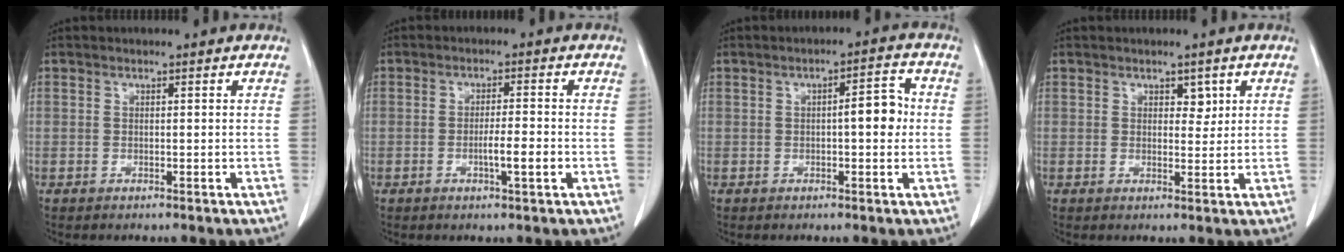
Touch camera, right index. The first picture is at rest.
{"total": 3.9, "force": [-1.3, 0.1, 3.7], "torque": [-0.061, -0.001, -0.021]}
{"total": 4.7, "force": [0.0, 1.3, 4.6], "torque": [-0.061, 0.012, -0.004]}
{"total": 2.2, "force": [1.1, 1.3, 1.3], "torque": [-0.011, -0.003, 0.016]}